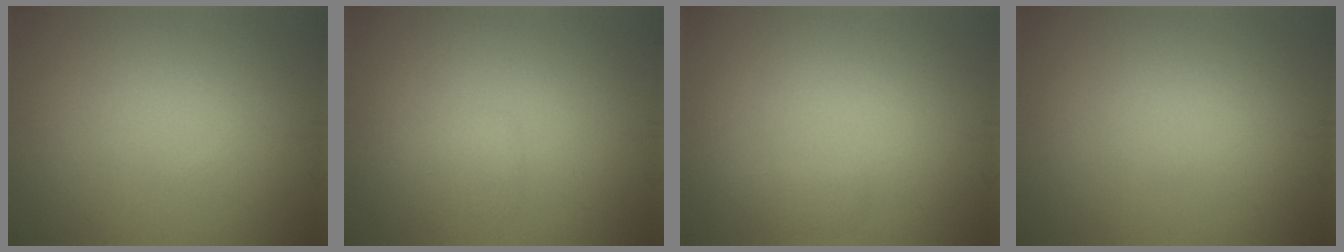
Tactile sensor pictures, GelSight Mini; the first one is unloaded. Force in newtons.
{"total": 1.1, "press": 1.1, "slide": 0.1}
{"total": 0.8, "press": 0.8, "slide": 0.1}
{"total": 0.0}